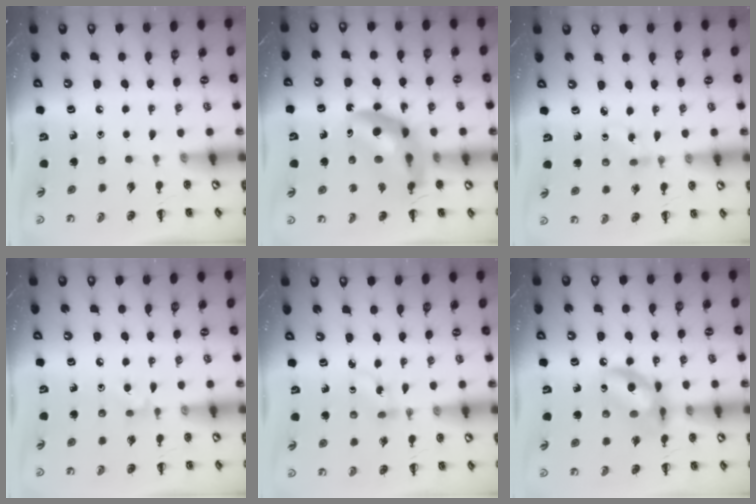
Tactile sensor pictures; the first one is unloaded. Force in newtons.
{"total": 15.1, "press": 14.4, "slide": 4.3}
{"total": 2.0, "press": 1.7, "slide": 1.0}
{"total": 4.6, "press": 4.3, "slide": 1.7}
{"total": 2.1, "press": 1.9, "slide": 0.9}
{"total": 12.0, "press": 11.9, "slide": 1.7}